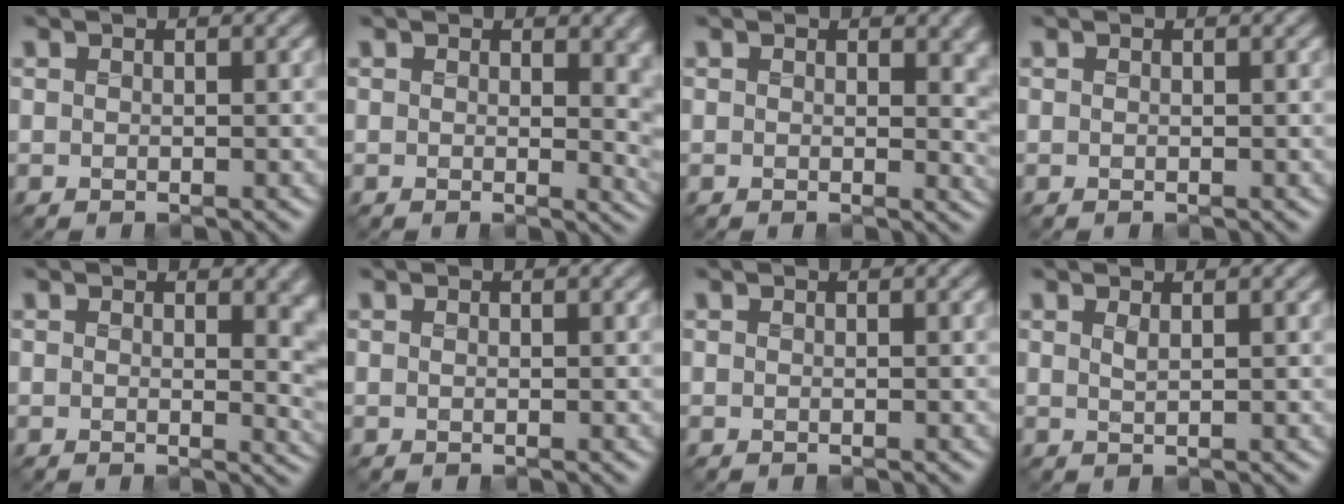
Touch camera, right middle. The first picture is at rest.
{"total": 4.8, "force": [1.7, 3.0, 3.3], "torque": [-0.040, -0.012, 0.031]}
{"total": 3.6, "force": [1.5, 2.4, 2.2], "torque": [-0.033, -0.008, 0.025]}
{"total": 0.0}
{"total": 4.6, "force": [1.7, 2.7, 3.3], "torque": [-0.039, -0.012, 0.033]}
{"total": 0.0}
{"total": 0.0}
{"total": 0.6, "force": [0.2, 0.0, 0.5], "torque": [-0.016, 0.000, 0.005]}